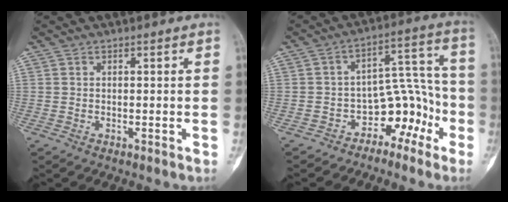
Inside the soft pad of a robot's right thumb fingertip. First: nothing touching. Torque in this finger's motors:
{"motor_torque": [0.49, -0.27, 0.46, -0.36, 0.07]}